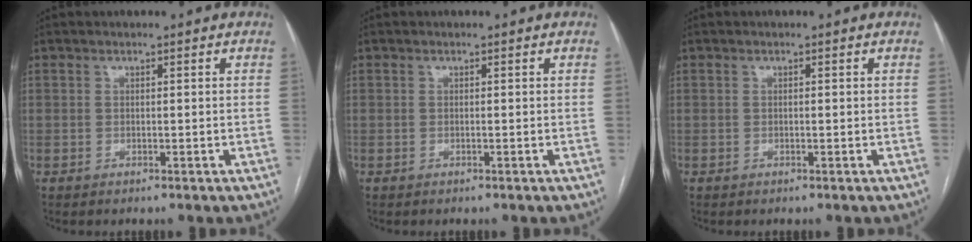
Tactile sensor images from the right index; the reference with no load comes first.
{"total": 0.0}
{"total": 0.0}